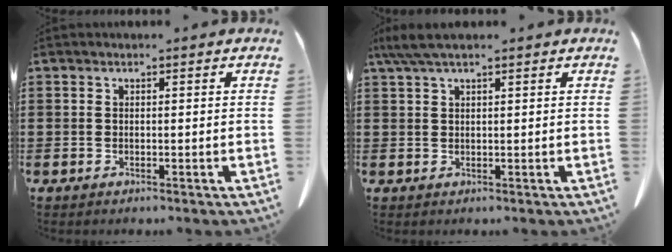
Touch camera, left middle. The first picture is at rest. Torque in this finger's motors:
{"motor_torque": [0.74, -0.55, 0.11, 0.08]}